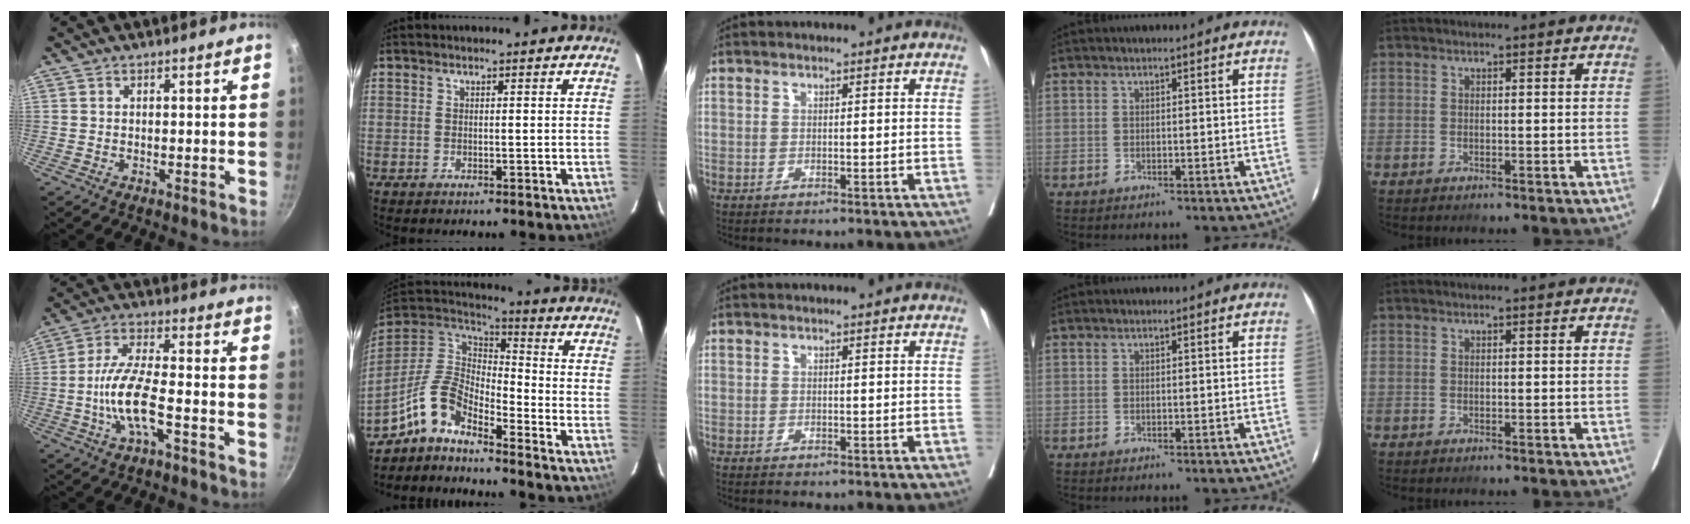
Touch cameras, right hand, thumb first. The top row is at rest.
{"thumb": {"total": 10.5, "force": [-3.0, 3.4, 9.5], "torque": [-0.200, 0.030, -0.057]}, "index": {"total": 9.1, "force": [-7.1, 2.7, 5.1], "torque": [-0.123, 0.028, -0.141]}}